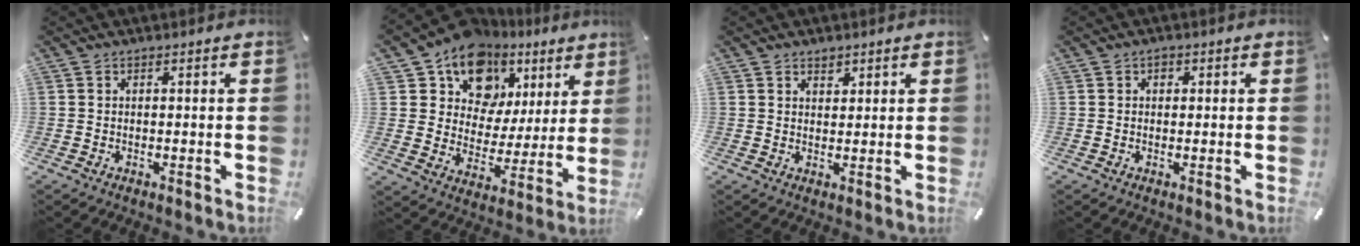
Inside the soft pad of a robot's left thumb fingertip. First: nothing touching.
{"total": 13.7, "force": [8.4, 9.9, 4.5], "torque": [-0.079, -0.059, 0.152]}
{"total": 1.9, "force": [1.3, 1.3, 0.2], "torque": [0.011, -0.006, 0.021]}
{"total": 1.2, "force": [0.3, 1.0, 0.6], "torque": [-0.005, 0.003, 0.002]}